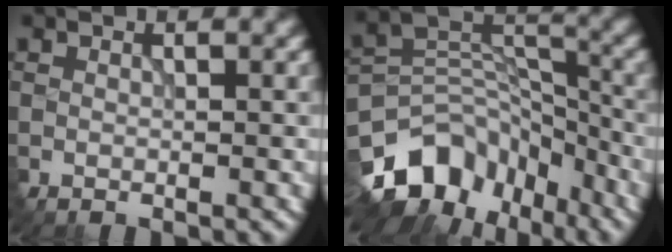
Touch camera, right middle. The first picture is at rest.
{"total": 10.8, "force": [-7.3, 6.7, 4.3], "torque": [-0.068, 0.019, -0.131]}